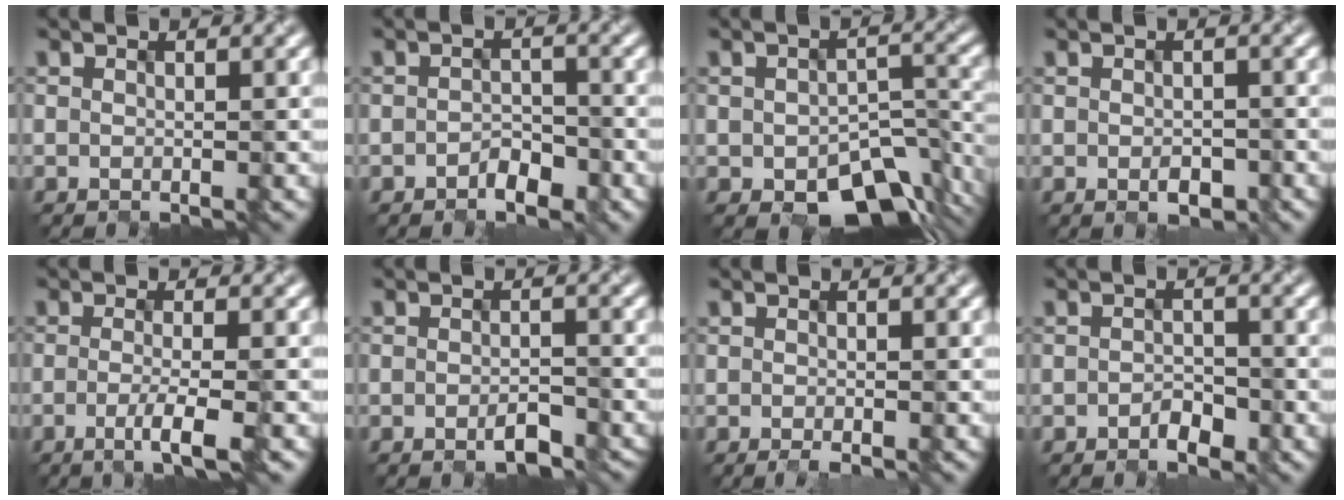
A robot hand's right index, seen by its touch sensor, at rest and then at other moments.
{"total": 2.3, "force": [-1.5, 1.3, 1.1], "torque": [-0.022, 0.000, -0.021]}
{"total": 7.7, "force": [-4.1, 4.4, 4.7], "torque": [-0.074, -0.025, -0.045]}
{"total": 1.7, "force": [-0.8, 1.0, 1.1], "torque": [-0.021, -0.007, -0.004]}
{"total": 3.2, "force": [-1.3, 0.7, 2.9], "torque": [-0.046, -0.006, -0.022]}
{"total": 2.0, "force": [-1.3, 0.7, 1.4], "torque": [-0.027, -0.007, -0.014]}
{"total": 1.0, "force": [-0.4, 0.2, 0.9], "torque": [-0.014, -0.001, -0.002]}
{"total": 1.9, "force": [-1.2, 1.1, 1.0], "torque": [-0.022, -0.002, -0.015]}